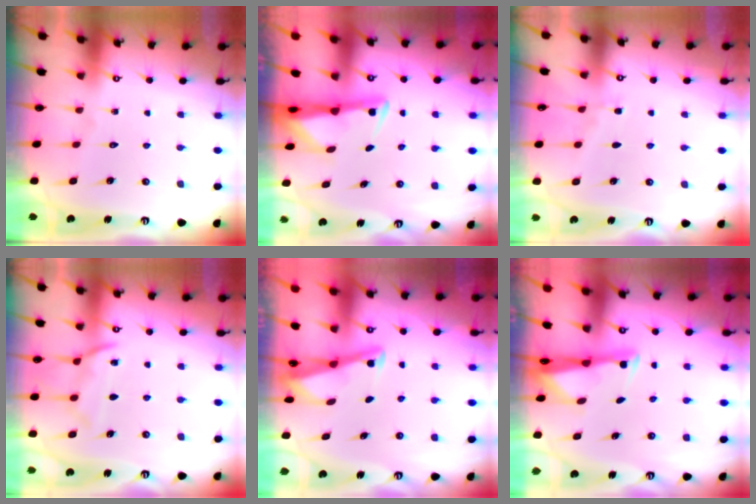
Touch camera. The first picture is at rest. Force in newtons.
{"total": 2.9, "press": 2.8, "slide": 0.6}
{"total": 2.5, "press": 2.4, "slide": 0.4}
{"total": 11.5, "press": 11.5, "slide": 1.2}
{"total": 3.1, "press": 3.1, "slide": 0.4}
{"total": 2.7, "press": 2.7, "slide": 0.4}